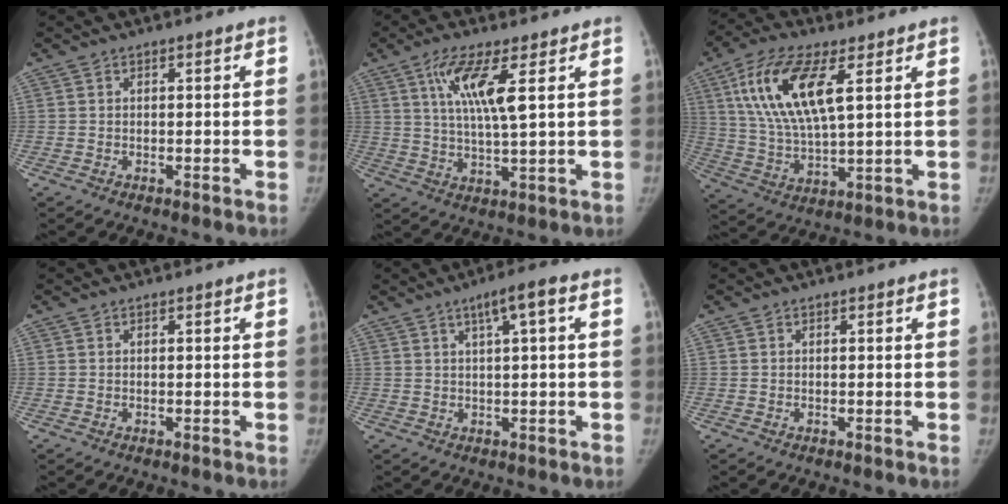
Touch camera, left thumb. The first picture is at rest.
{"total": 9.6, "force": [3.8, 1.7, 8.7], "torque": [-0.176, -0.019, 0.073]}
{"total": 16.1, "force": [6.1, 6.1, 13.6], "torque": [-0.269, -0.015, 0.117]}
{"total": 0.0}
{"total": 5.3, "force": [1.9, 0.5, 4.9], "torque": [-0.082, 0.010, 0.032]}
{"total": 0.0}